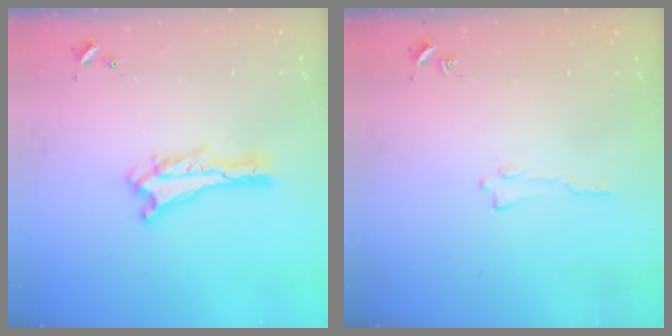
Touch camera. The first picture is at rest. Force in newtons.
{"total": 0.0}